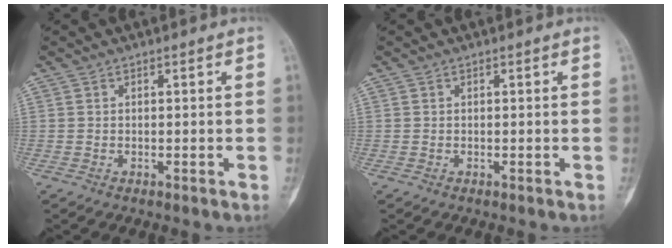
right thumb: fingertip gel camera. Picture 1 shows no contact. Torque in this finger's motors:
{"motor_torque": [-0.09, 0.26, 0.06, 0.06, 0.01]}